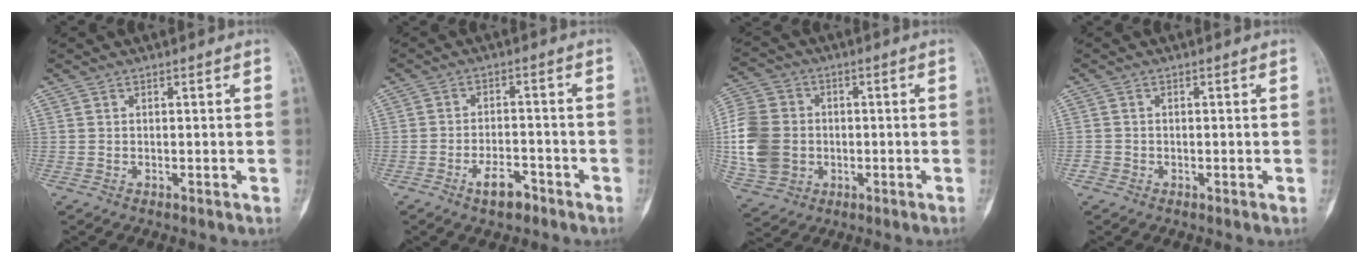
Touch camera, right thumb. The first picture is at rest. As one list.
[{"total": 5.3, "force": [-3.3, 2.5, 3.2], "torque": [-0.052, 0.026, -0.051]}, {"total": 13.9, "force": [-1.4, 11.4, 7.8], "torque": [-0.160, 0.011, -0.028]}, {"total": 1.2, "force": [-0.6, 1.0, 0.0], "torque": [0.002, 0.005, -0.015]}]